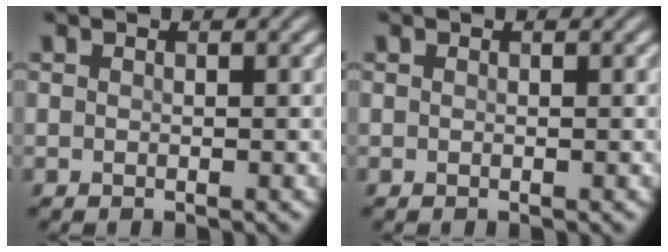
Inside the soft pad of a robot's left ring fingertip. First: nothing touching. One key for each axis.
{"total": 0.0}